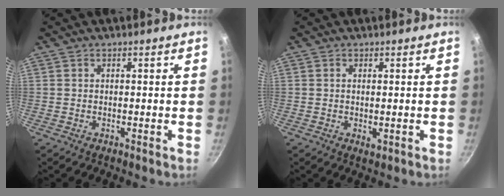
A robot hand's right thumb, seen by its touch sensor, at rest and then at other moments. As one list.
[{"total": 1.5, "force": [0.0, 0.7, 1.4], "torque": [-0.023, -0.005, 0.001]}]